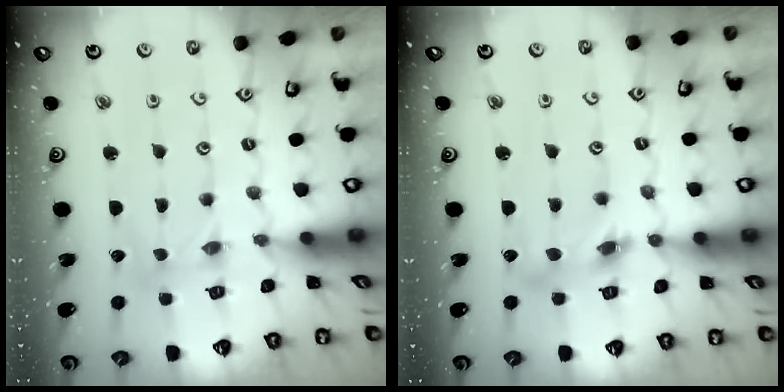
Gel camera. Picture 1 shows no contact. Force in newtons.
{"total": 7.6, "press": 7.5, "slide": 0.9}